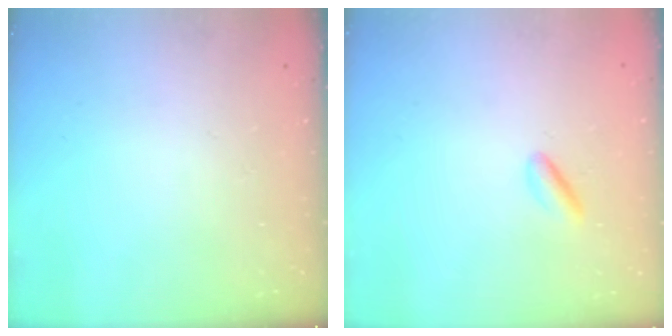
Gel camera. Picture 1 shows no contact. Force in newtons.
{"total": 2.2, "press": 2.2, "slide": 0.5}